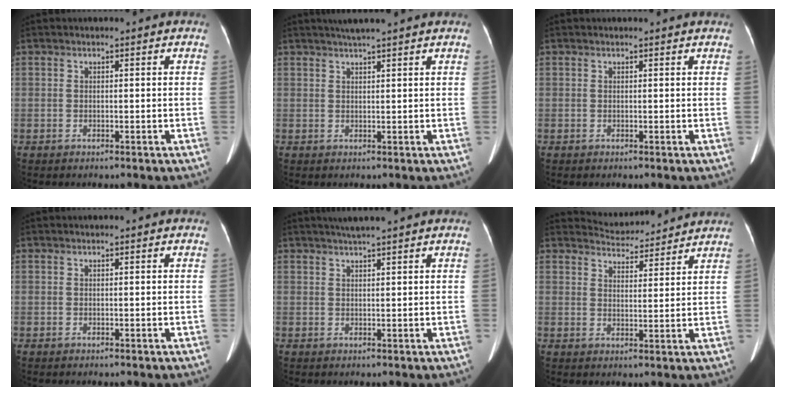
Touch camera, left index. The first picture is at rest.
{"total": 5.3, "force": [4.5, -0.3, 2.8], "torque": [-0.046, 0.025, 0.067]}
{"total": 1.8, "force": [1.8, 0.2, 0.5], "torque": [-0.013, 0.011, 0.014]}
{"total": 0.0}
{"total": 5.1, "force": [4.3, -0.3, 2.7], "torque": [-0.043, 0.023, 0.065]}
{"total": 7.7, "force": [7.6, 1.2, 0.5], "torque": [-0.011, 0.014, 0.104]}